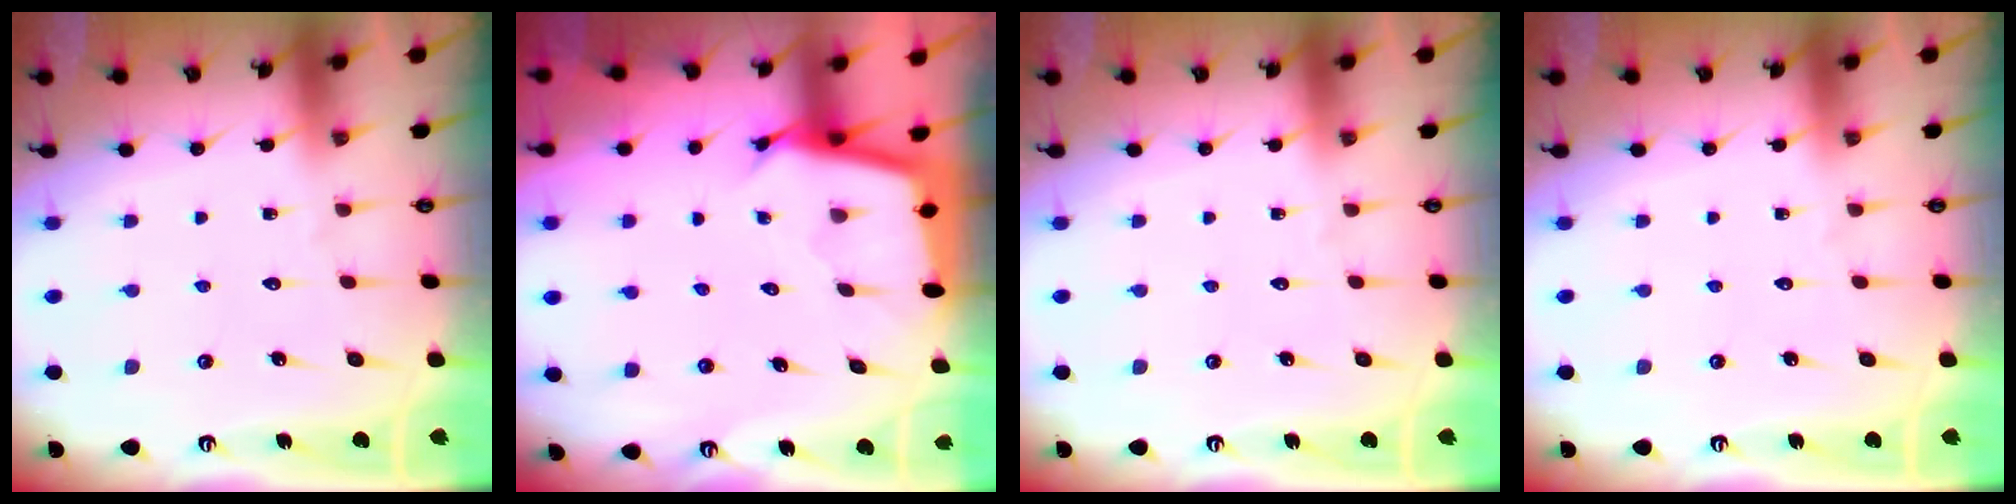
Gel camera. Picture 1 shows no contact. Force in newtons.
{"total": 2.7, "press": 2.7, "slide": 0.1}
{"total": 0.0}
{"total": 0.0}